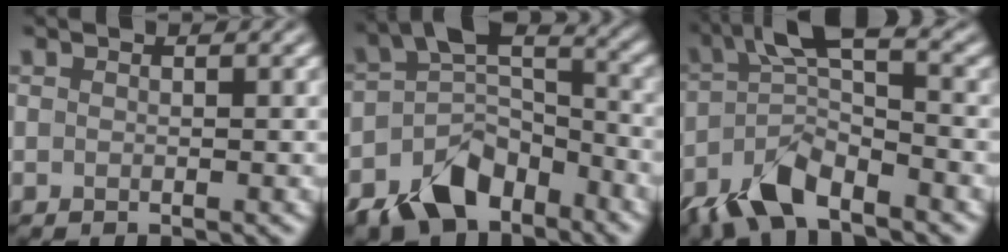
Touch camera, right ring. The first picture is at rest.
{"total": 8.0, "force": [-4.8, 4.7, 4.4], "torque": [-0.071, 0.003, -0.099]}
{"total": 7.3, "force": [-4.1, 2.5, 5.4], "torque": [-0.110, 0.010, -0.091]}